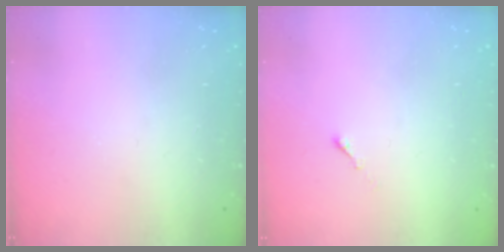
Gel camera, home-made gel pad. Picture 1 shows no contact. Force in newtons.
{"total": 0.0}